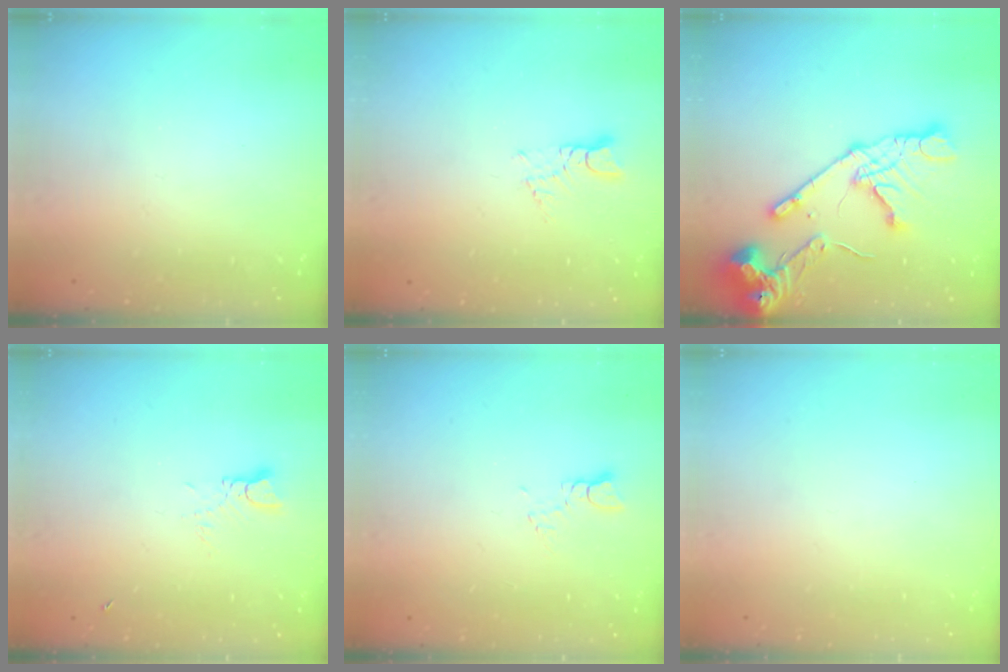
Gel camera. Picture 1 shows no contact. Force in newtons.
{"total": 2.8, "press": 2.8, "slide": 0.3}
{"total": 18.1, "press": 18.0, "slide": 2.2}
{"total": 2.4, "press": 2.4, "slide": 0.4}
{"total": 1.7, "press": 1.6, "slide": 0.3}
{"total": 0.0}